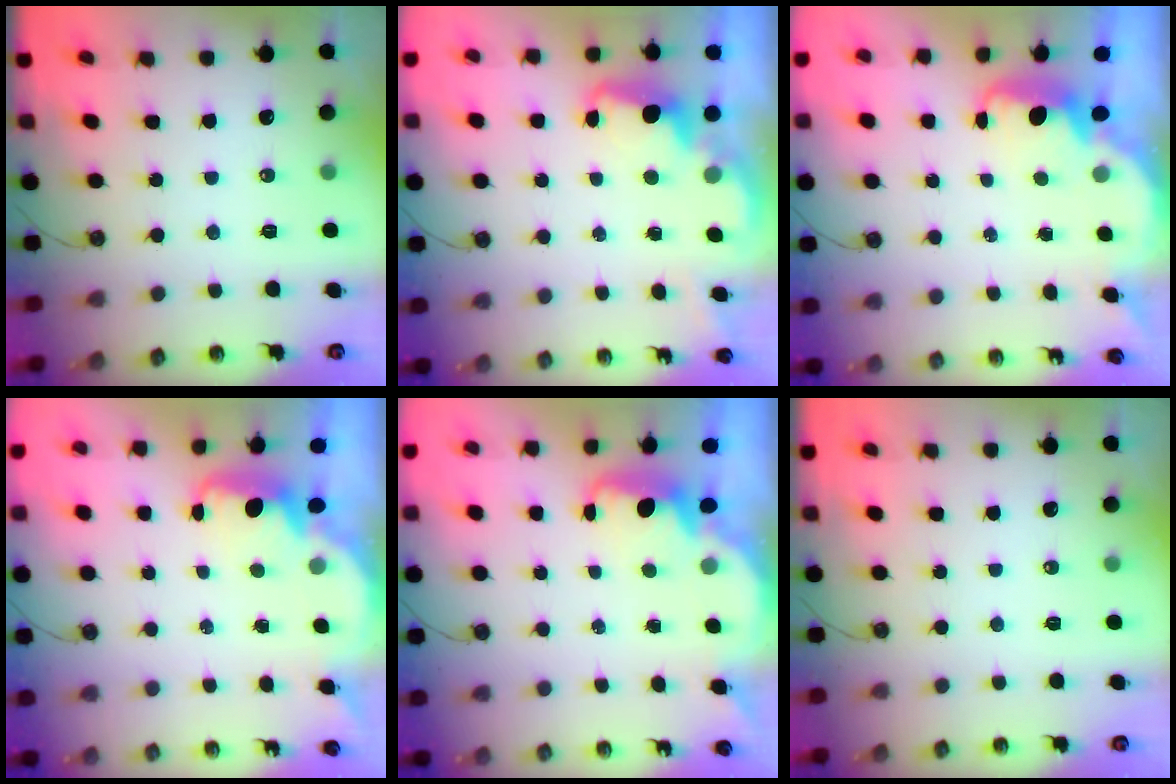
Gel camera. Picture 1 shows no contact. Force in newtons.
{"total": 2.5, "press": 2.4, "slide": 0.5}
{"total": 2.5, "press": 2.4, "slide": 0.6}
{"total": 2.3, "press": 2.2, "slide": 0.6}
{"total": 2.2, "press": 2.1, "slide": 0.6}
{"total": 0.0}